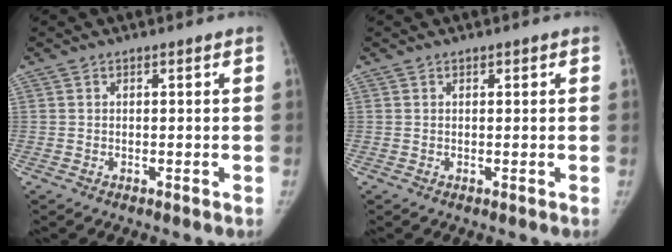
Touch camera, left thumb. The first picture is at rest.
{"total": 0.6, "force": [0.3, 0.3, 0.4], "torque": [-0.002, -0.001, 0.004]}